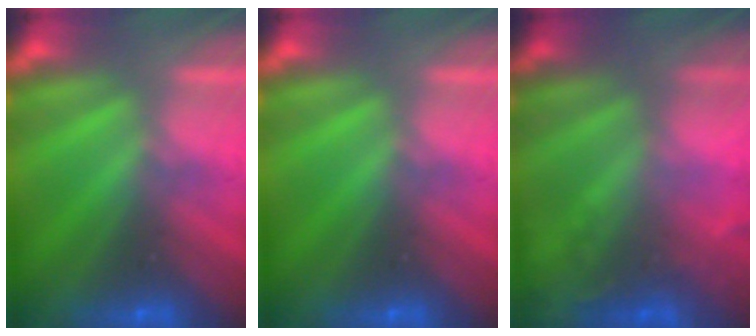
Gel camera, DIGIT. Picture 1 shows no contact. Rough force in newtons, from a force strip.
{"total": 0.0}
{"total": 2.3}